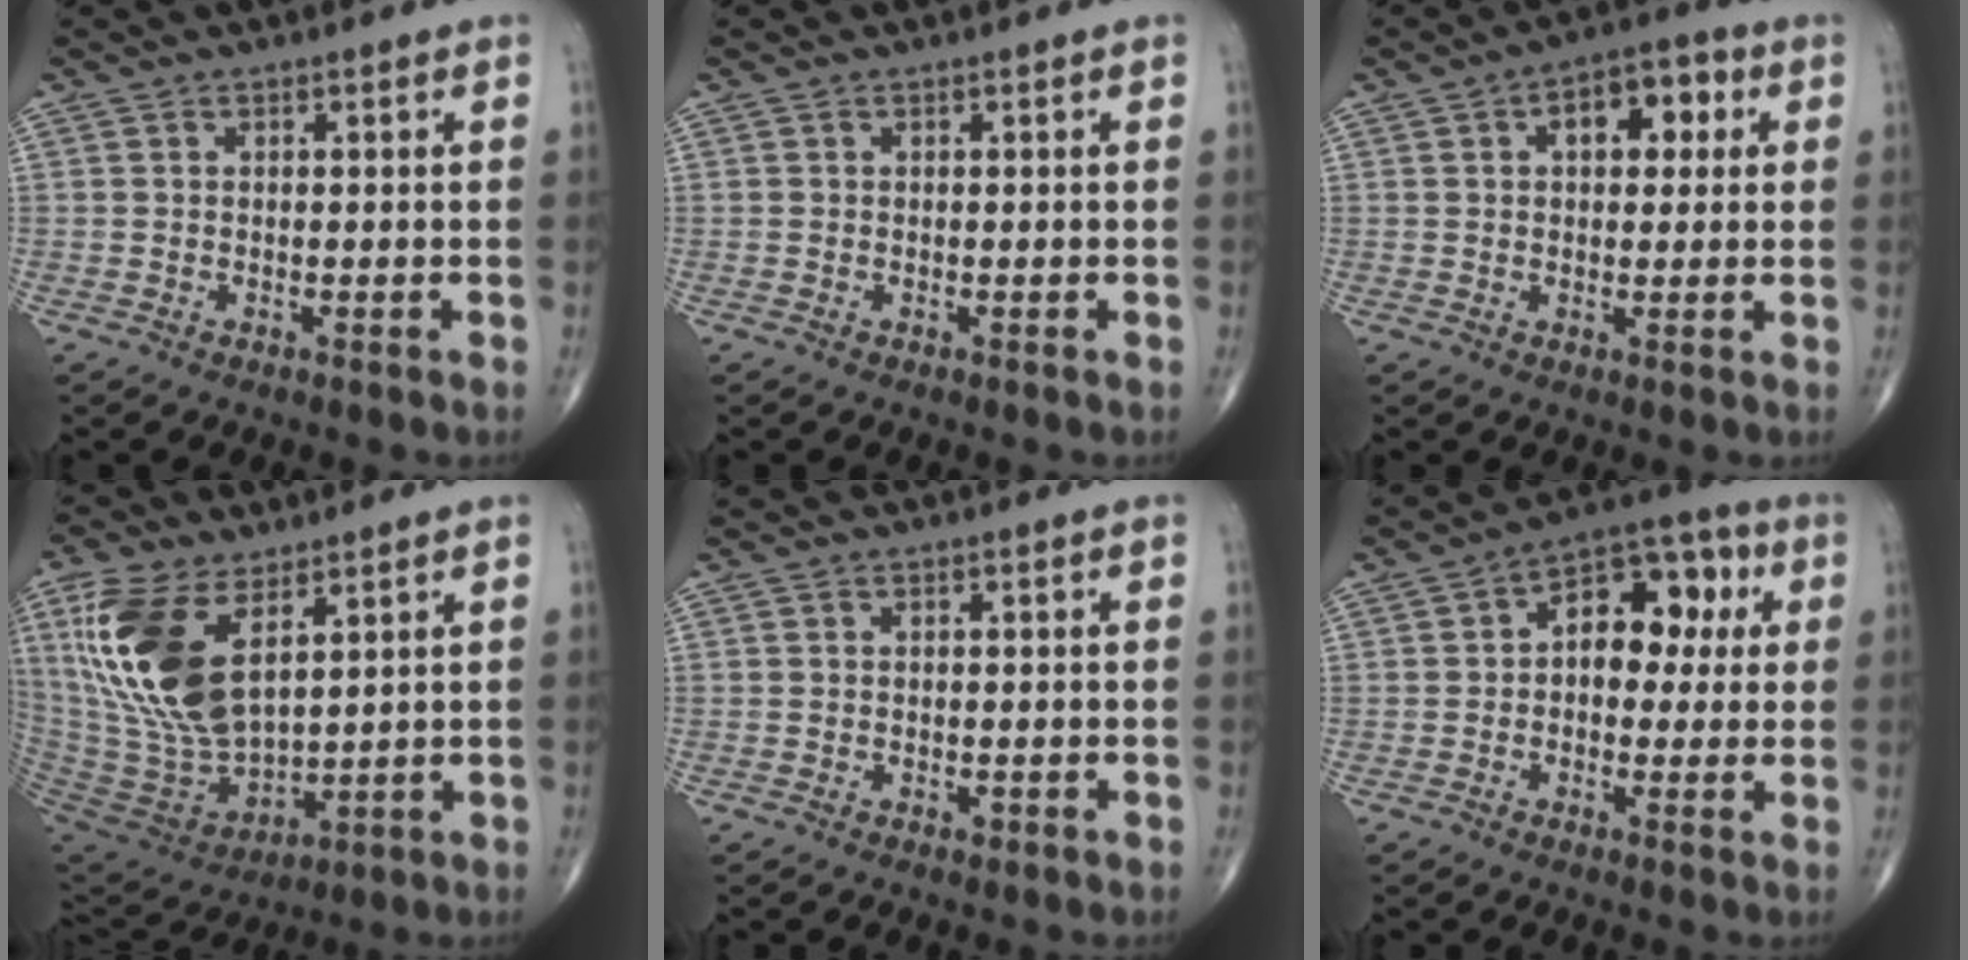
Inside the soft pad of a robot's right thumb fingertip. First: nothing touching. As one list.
[{"total": 0.0}, {"total": 8.7, "force": [2.5, 5.1, 6.6], "torque": [-0.062, 0.014, 0.028]}, {"total": 19.4, "force": [7.5, 9.7, 15.1], "torque": [-0.306, -0.033, 0.155]}, {"total": 0.6, "force": [-0.3, 0.4, 0.5], "torque": [-0.003, -0.001, -0.004]}, {"total": 12.1, "force": [2.0, 7.7, 9.2], "torque": [-0.088, 0.029, 0.019]}]